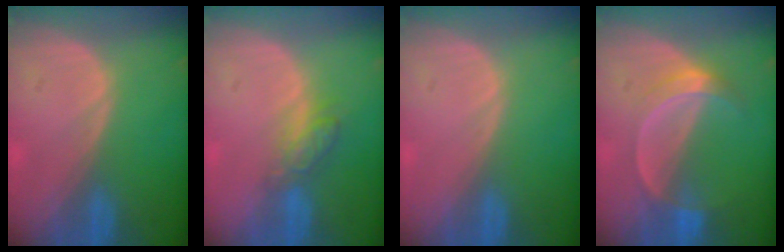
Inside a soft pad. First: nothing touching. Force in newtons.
{"total": 4.7, "press": 4.2, "slide": 2.1}
{"total": 0.0}
{"total": 5.3, "press": 4.7, "slide": 2.3}